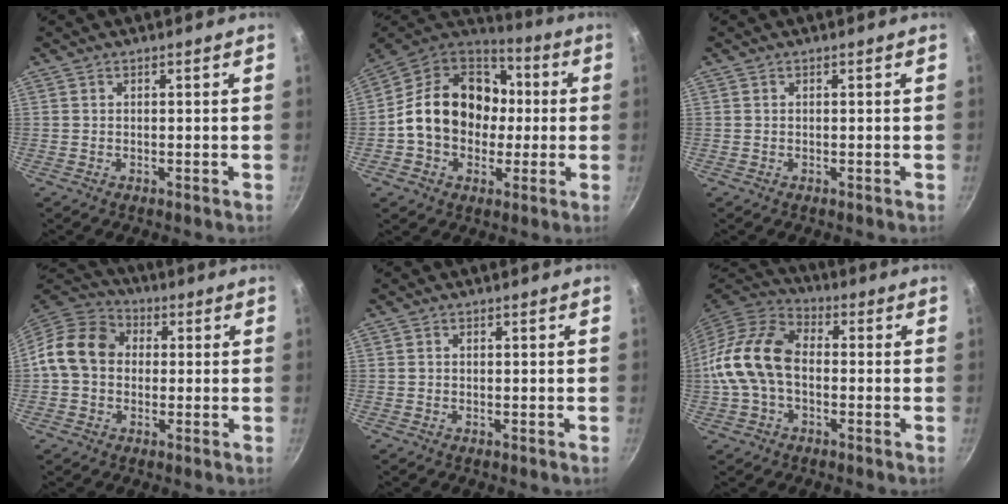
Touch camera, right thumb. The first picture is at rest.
{"total": 20.2, "force": [0.2, 16.1, 12.2], "torque": [-0.181, 0.041, -0.005]}
{"total": 0.0}
{"total": 11.9, "force": [0.4, 9.7, 6.8], "torque": [-0.089, 0.025, -0.016]}
{"total": 0.0}
{"total": 14.8, "force": [-1.1, 9.8, 11.0], "torque": [-0.193, 0.038, -0.037]}